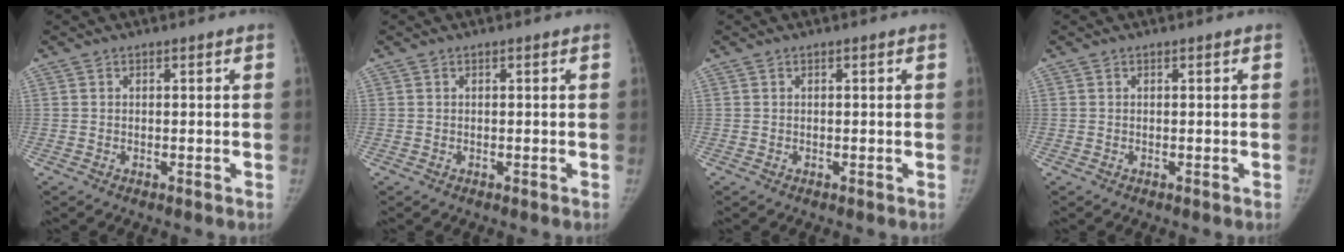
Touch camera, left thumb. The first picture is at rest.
{"total": 0.0}
{"total": 0.0}
{"total": 0.0}